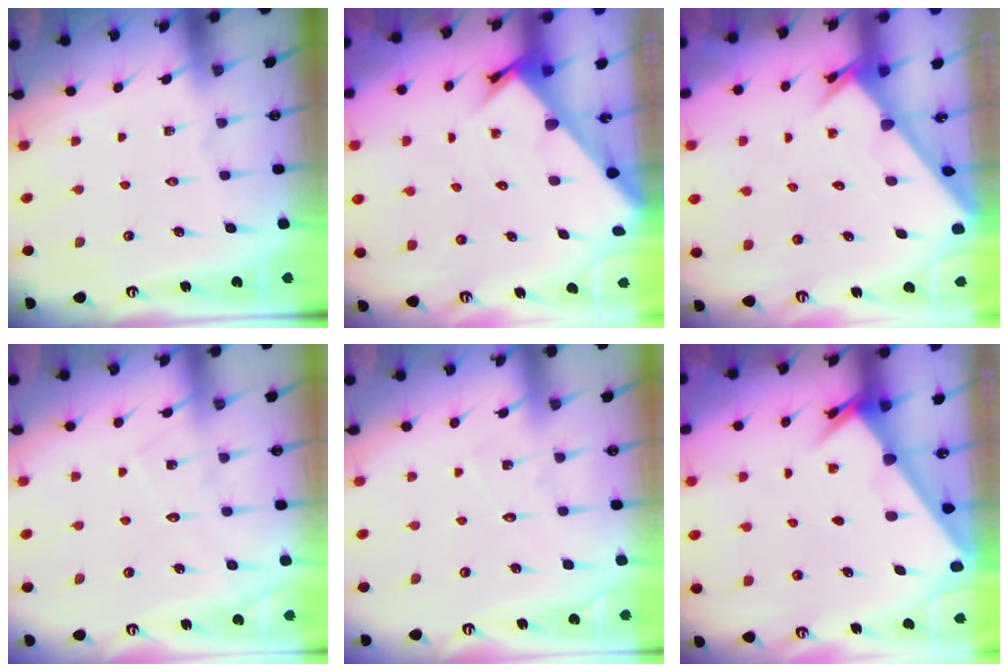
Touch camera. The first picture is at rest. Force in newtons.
{"total": 2.6, "press": 2.6, "slide": 0.2}
{"total": 2.4, "press": 2.4, "slide": 0.2}
{"total": 6.6, "press": 6.6, "slide": 0.4}
{"total": 4.4, "press": 4.4, "slide": 0.4}
{"total": 2.3, "press": 2.3, "slide": 0.3}